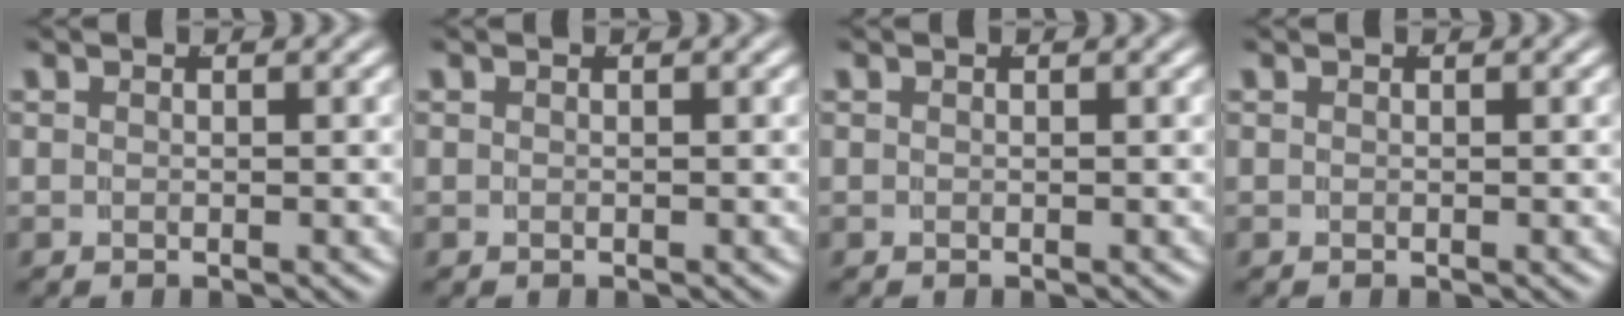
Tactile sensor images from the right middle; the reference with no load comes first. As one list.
[{"total": 0.0}, {"total": 0.0}, {"total": 0.0}]